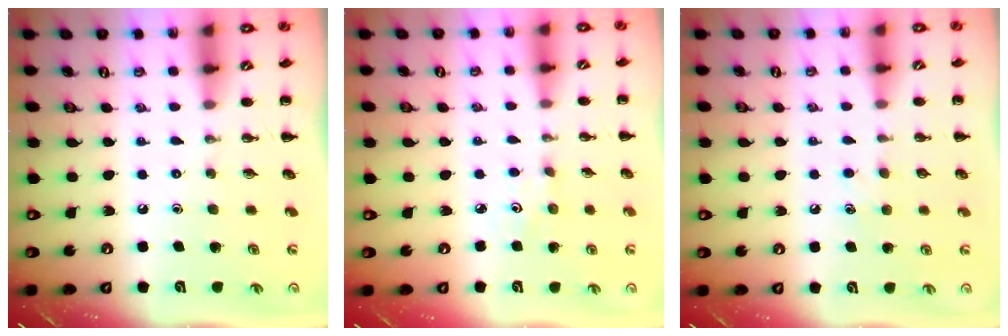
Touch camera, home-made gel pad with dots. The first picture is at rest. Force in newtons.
{"total": 1.5, "press": 1.4, "slide": 0.5}
{"total": 4.4, "press": 4.2, "slide": 1.4}